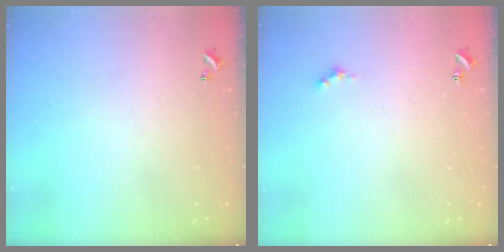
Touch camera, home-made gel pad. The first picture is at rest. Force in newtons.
{"total": 1.4, "press": 1.3, "slide": 0.4}